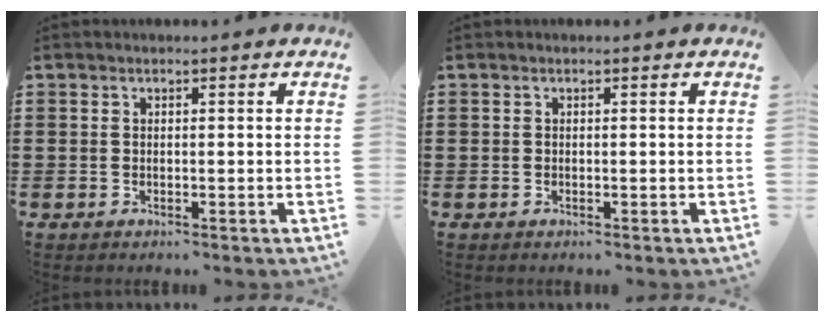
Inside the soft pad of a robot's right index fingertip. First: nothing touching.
{"total": 0.0}